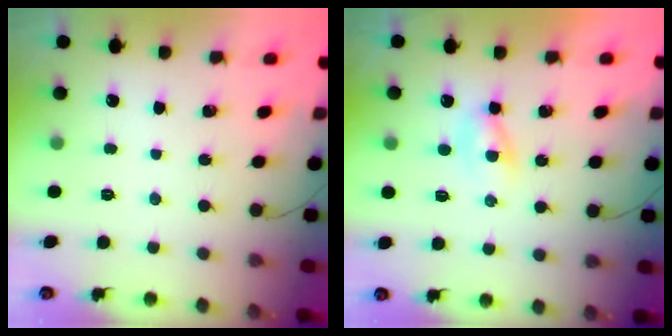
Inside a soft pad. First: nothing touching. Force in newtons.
{"total": 2.2, "press": 2.0, "slide": 0.9}